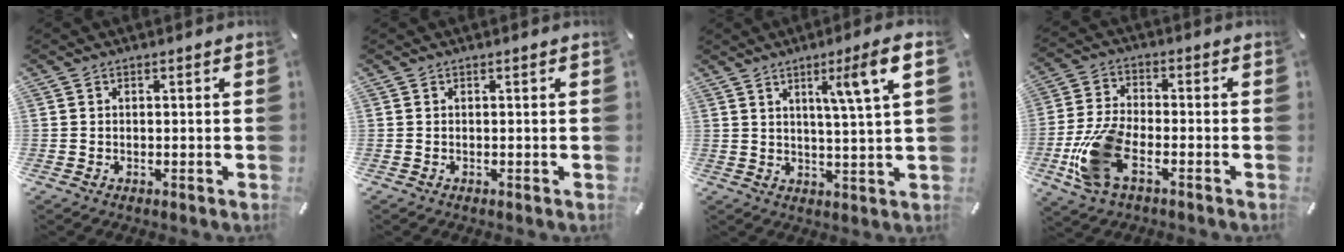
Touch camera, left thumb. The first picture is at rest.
{"total": 0.0}
{"total": 8.6, "force": [4.0, -0.3, 7.6], "torque": [-0.125, -0.012, 0.056]}
{"total": 12.6, "force": [-4.8, 6.4, 9.7], "torque": [-0.211, 0.003, -0.087]}